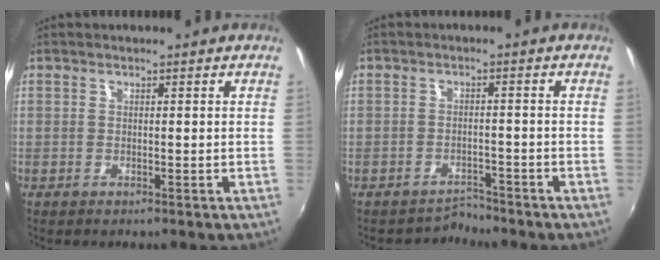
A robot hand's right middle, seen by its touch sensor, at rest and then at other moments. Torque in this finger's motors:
{"motor_torque": [-0.79, -0.02, -0.16, -0.11]}